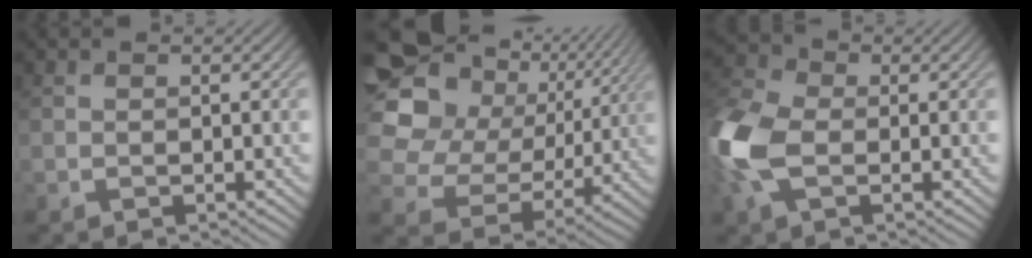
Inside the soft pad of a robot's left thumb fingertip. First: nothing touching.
{"total": 17.9, "force": [5.9, 14.6, 8.6], "torque": [-0.260, 0.039, 0.114]}
{"total": 9.6, "force": [-1.7, 5.9, 7.4], "torque": [-0.217, -0.003, -0.049]}